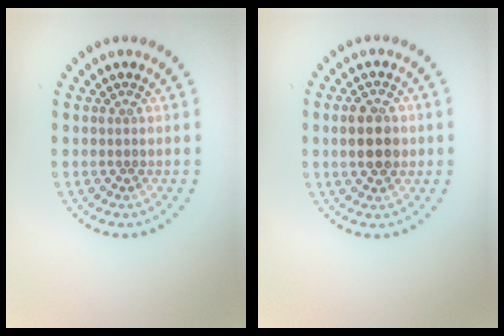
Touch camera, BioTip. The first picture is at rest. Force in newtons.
{"total": 3.7, "press": 3.7, "slide": 0.2}